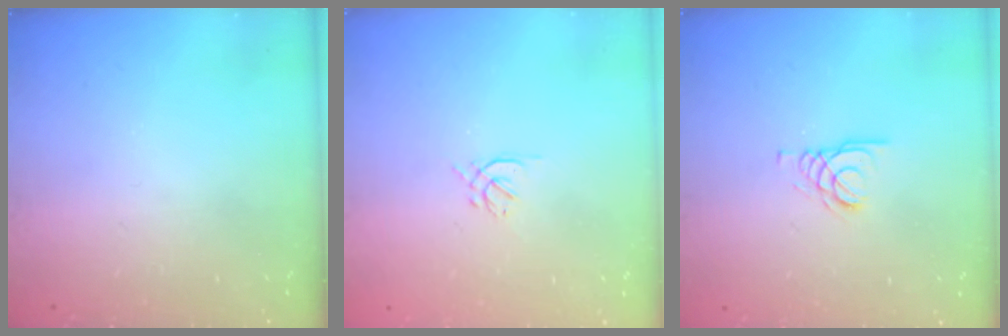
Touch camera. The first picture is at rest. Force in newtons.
{"total": 1.6, "press": 1.5, "slide": 0.6}
{"total": 1.6, "press": 1.6, "slide": 0.2}